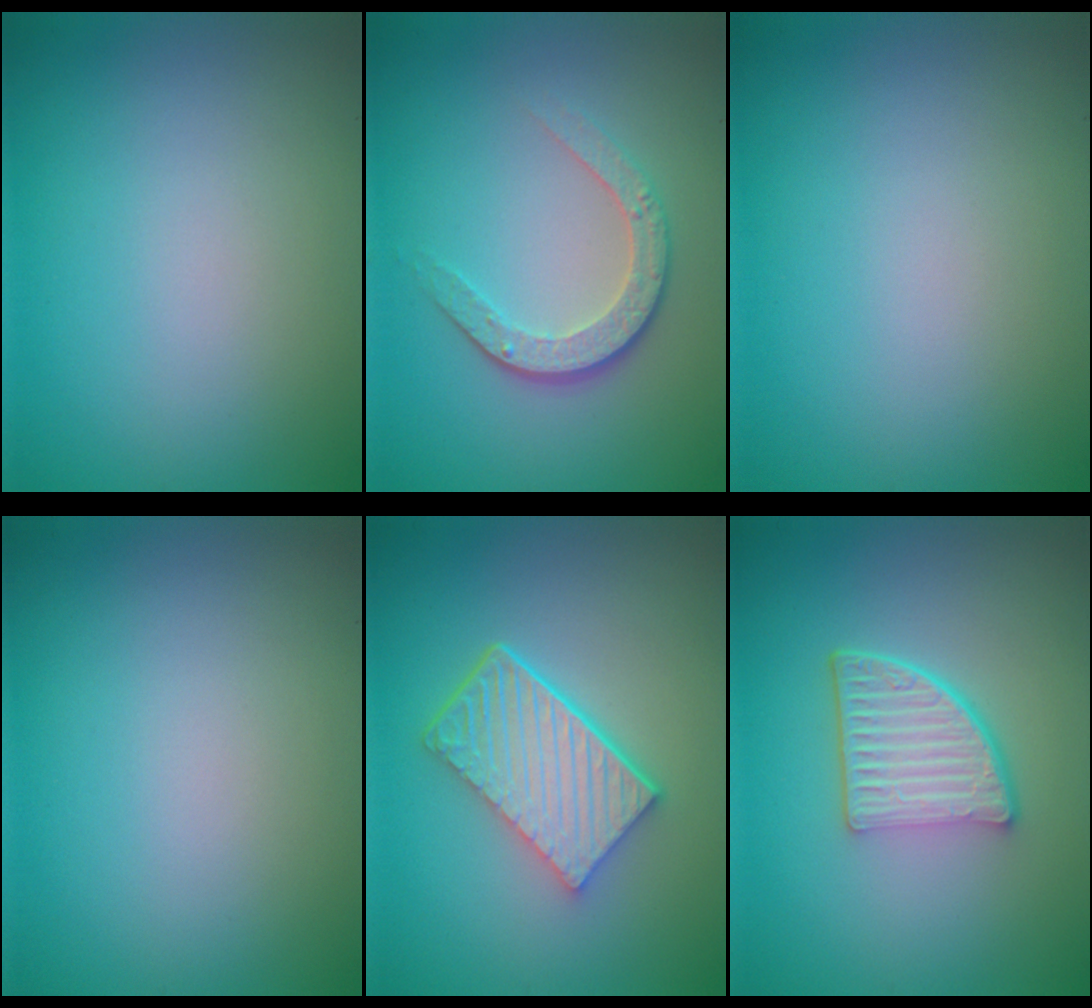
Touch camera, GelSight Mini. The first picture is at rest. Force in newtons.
{"total": 3.5, "press": 2.6, "slide": 2.3}
{"total": 0.0}
{"total": 0.0}
{"total": 6.2, "press": 4.5, "slide": 4.3}
{"total": 5.4, "press": 3.6, "slide": 4.0}